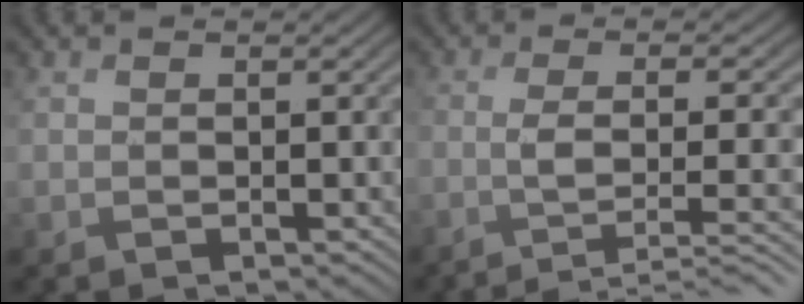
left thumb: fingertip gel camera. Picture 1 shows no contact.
{"total": 7.6, "force": [-3.4, 2.1, 6.5], "torque": [-0.093, -0.007, -0.051]}